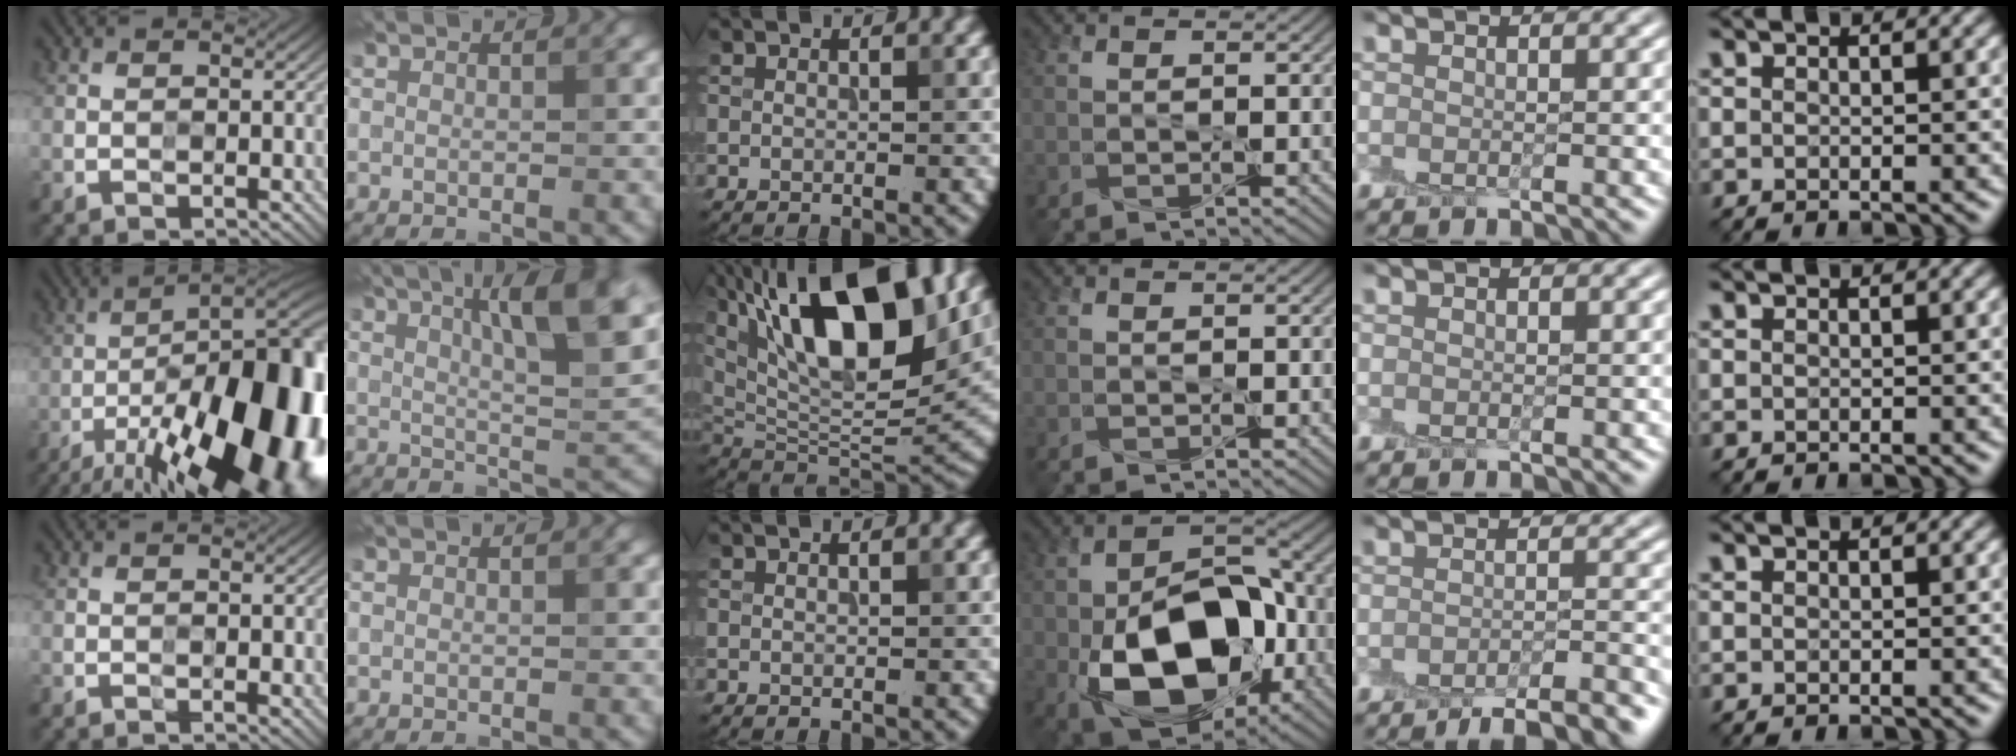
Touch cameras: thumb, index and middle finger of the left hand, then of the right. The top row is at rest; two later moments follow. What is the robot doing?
{"motion": "peel", "object": "plastic wrap"}